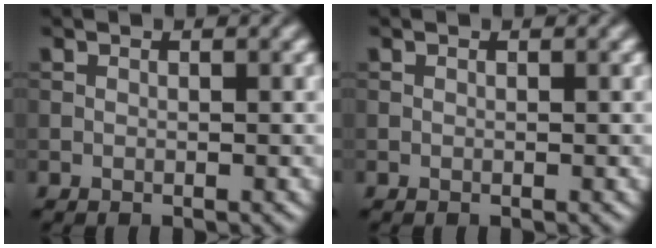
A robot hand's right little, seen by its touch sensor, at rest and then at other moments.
{"total": 0.0}